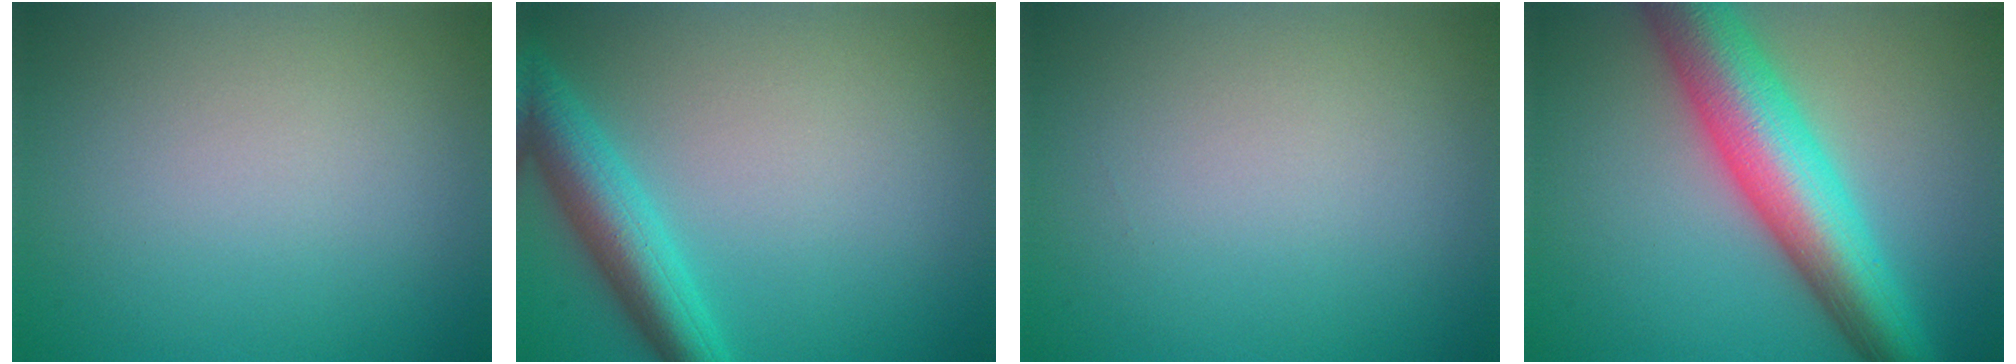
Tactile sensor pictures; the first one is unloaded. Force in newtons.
{"total": 5.0, "press": 5.0, "slide": 0.2}
{"total": 0.0}
{"total": 10.0, "press": 10.0, "slide": 0.3}